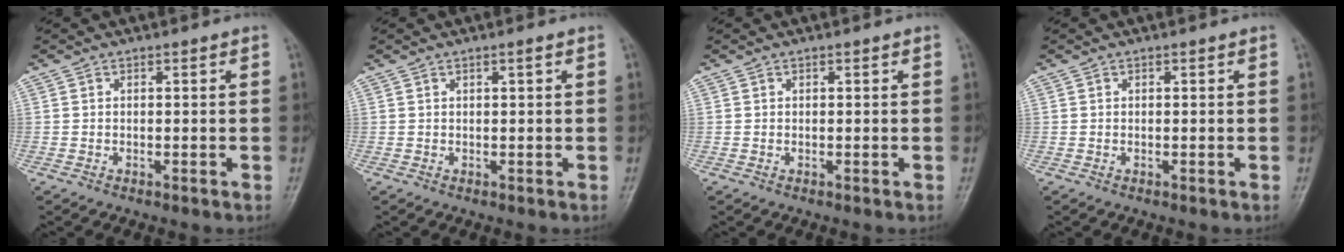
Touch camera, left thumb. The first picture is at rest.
{"total": 0.8, "force": [0.4, 0.0, 0.7], "torque": [-0.011, 0.001, 0.006]}
{"total": 0.0}
{"total": 0.0}